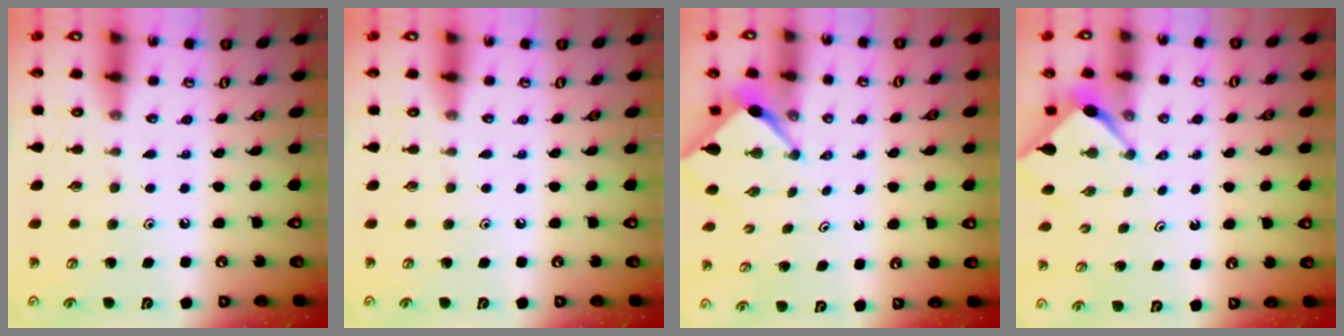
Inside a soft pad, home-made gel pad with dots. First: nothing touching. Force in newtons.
{"total": 0.0}
{"total": 2.4, "press": 2.4, "slide": 0.1}
{"total": 2.5, "press": 2.5, "slide": 0.3}